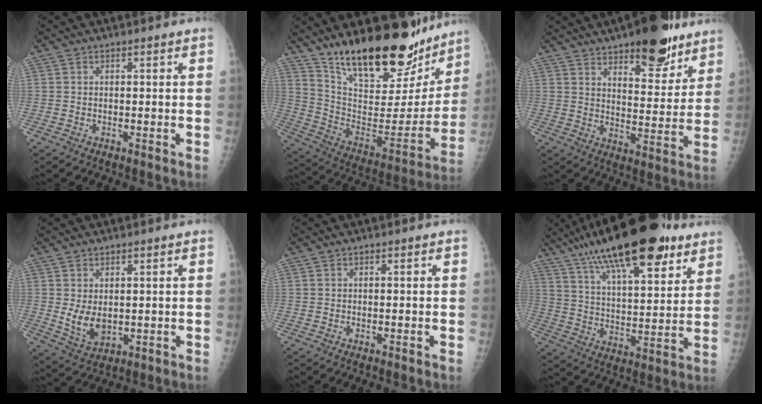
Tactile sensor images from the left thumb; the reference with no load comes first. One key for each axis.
{"total": 27.7, "fx": 21.1, "fy": 9.8, "fz": 15.0, "tx": -0.202, "ty": -0.100, "tz": 0.336}
{"total": 16.7, "fx": 11.3, "fy": 6.3, "fz": 10.6, "tx": -0.102, "ty": -0.064, "tz": 0.167}
{"total": 6.0, "fx": 1.1, "fy": 3.5, "fz": 4.8, "tx": -0.072, "ty": -0.020, "tz": 0.035}
{"total": 0.0}
{"total": 25.9, "fx": 16.6, "fy": 8.2, "fz": 18.1, "tx": -0.281, "ty": -0.032, "tz": 0.268}